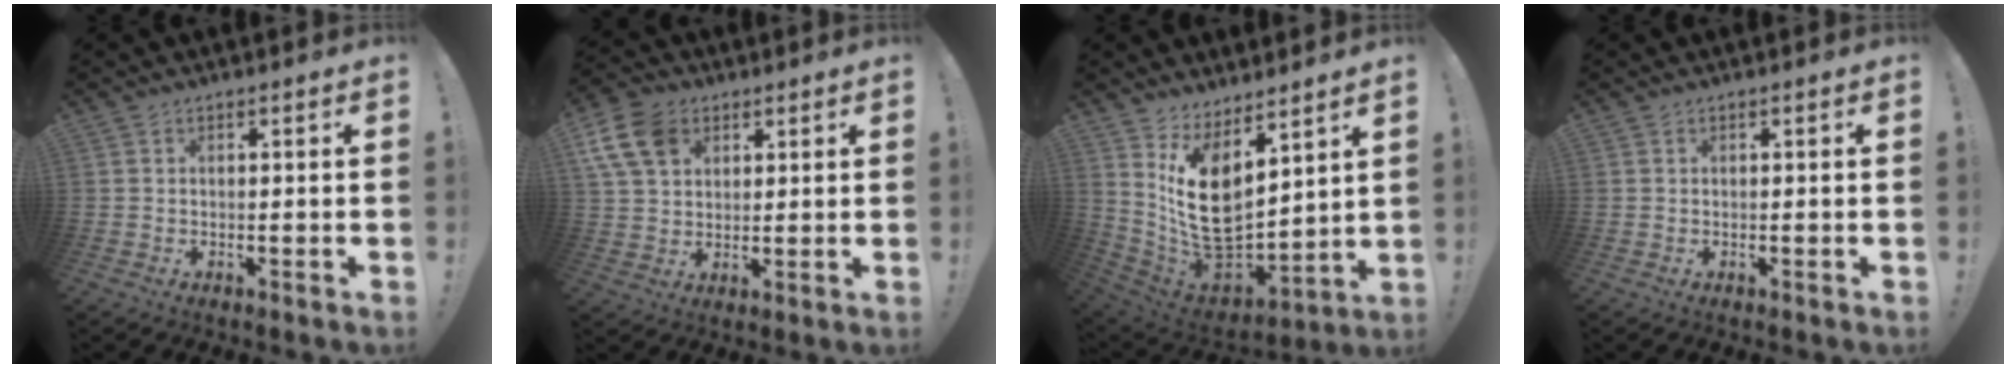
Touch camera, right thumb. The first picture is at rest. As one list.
[{"total": 12.4, "force": [5.4, 8.8, 6.8], "torque": [-0.132, -0.024, 0.106]}, {"total": 16.7, "force": [5.2, 10.6, 11.8], "torque": [-0.232, -0.061, 0.104]}, {"total": 0.0}]